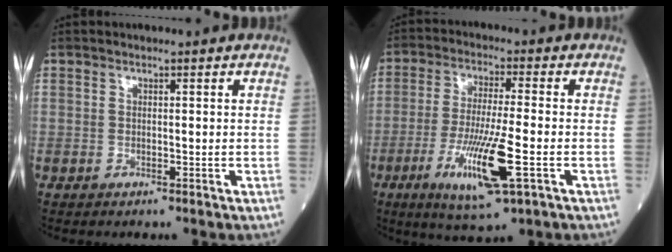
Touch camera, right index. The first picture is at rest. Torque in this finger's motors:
{"motor_torque": [0.33, -0.24, 0.28, 0.16]}